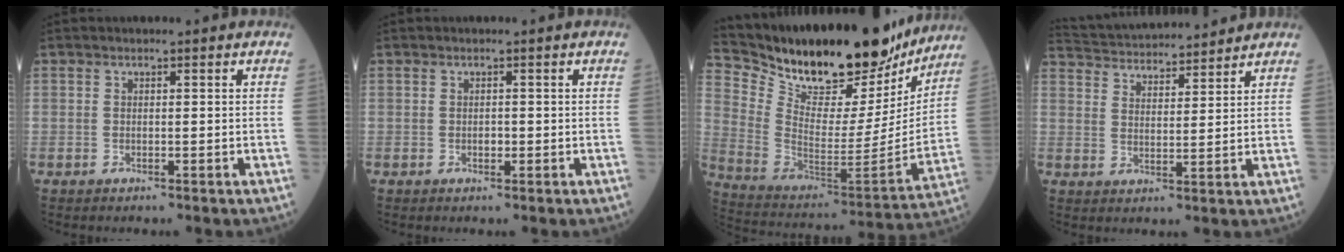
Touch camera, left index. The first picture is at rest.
{"total": 0.8, "force": [-0.2, 0.5, 0.5], "torque": [-0.009, 0.001, -0.004]}
{"total": 27.4, "force": [23.4, 7.9, 12.0], "torque": [-0.214, -0.024, 0.358]}
{"total": 14.6, "force": [13.8, 2.1, 4.1], "torque": [-0.079, 0.034, 0.222]}